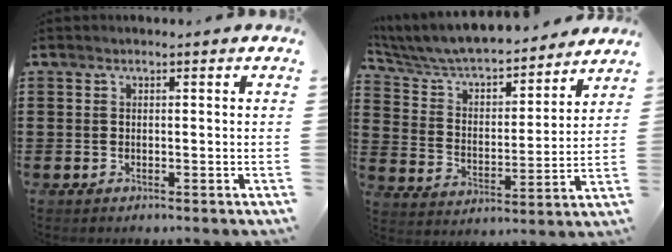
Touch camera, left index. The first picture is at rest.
{"total": 6.0, "force": [5.6, 1.1, 1.7], "torque": [-0.063, -0.045, 0.089]}